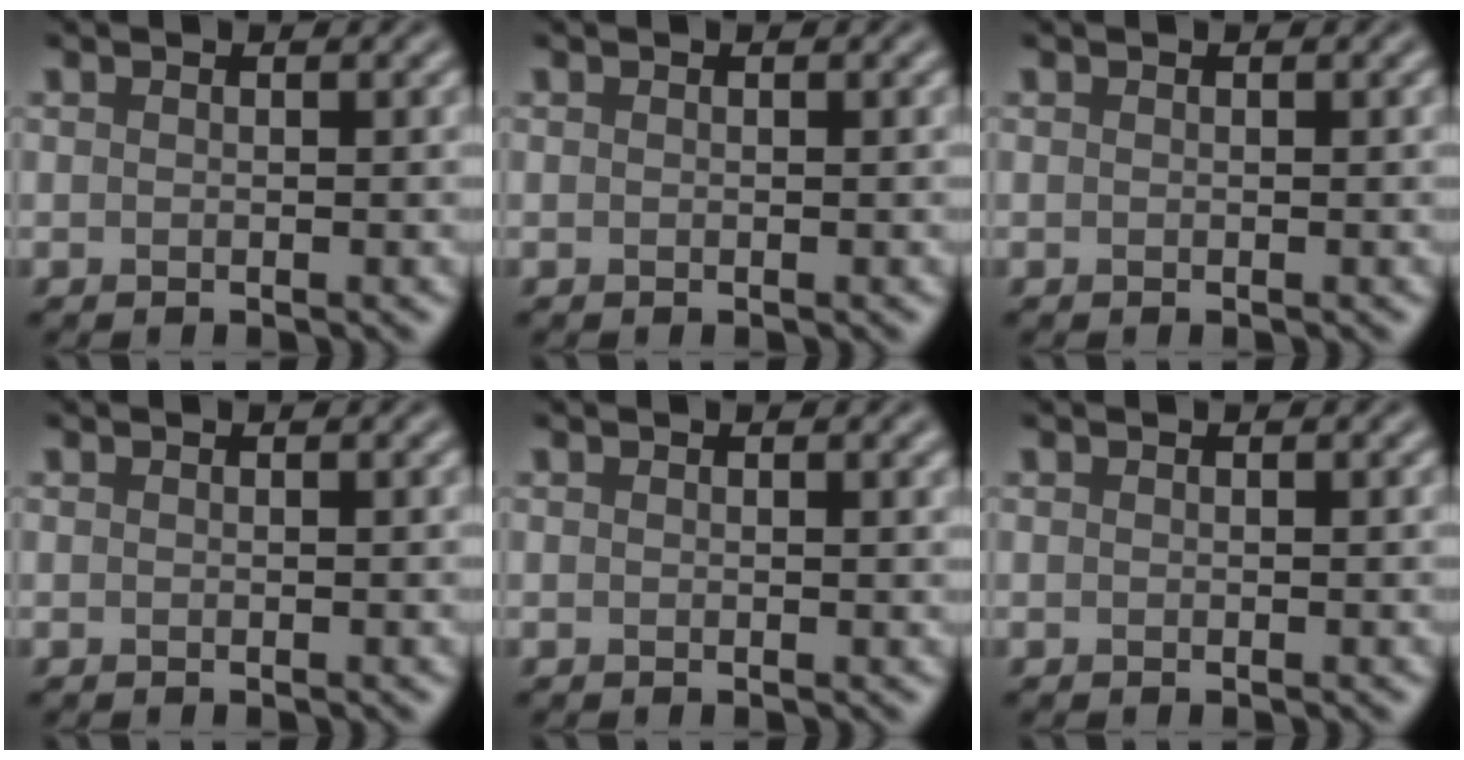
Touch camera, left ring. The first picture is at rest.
{"total": 0.0}
{"total": 0.0}
{"total": 0.0}
{"total": 0.6, "force": [0.4, 0.1, 0.5], "torque": [-0.001, 0.002, 0.004]}
{"total": 0.0}